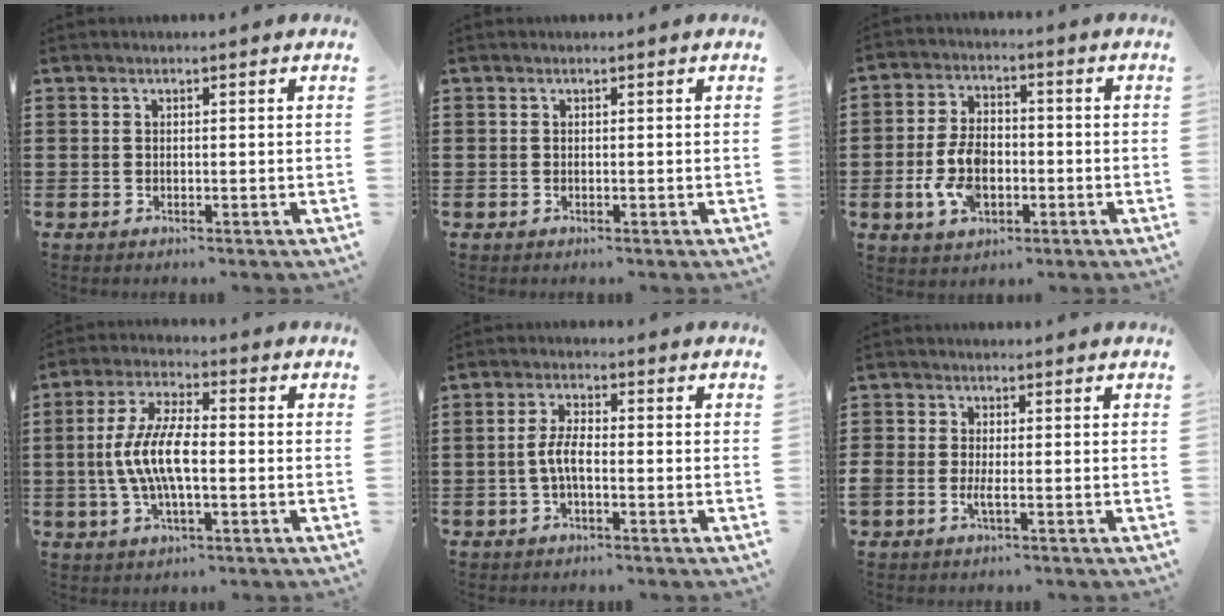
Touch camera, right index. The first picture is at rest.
{"total": 0.0}
{"total": 7.9, "force": [-2.0, 4.8, 6.0], "torque": [-0.139, 0.002, -0.040]}
{"total": 8.9, "force": [-1.2, 3.1, 8.2], "torque": [-0.183, -0.009, -0.029]}
{"total": 4.2, "force": [-1.0, 1.4, 3.8], "torque": [-0.096, -0.003, -0.029]}
{"total": 1.7, "force": [-0.8, 0.5, 1.4], "torque": [-0.026, 0.001, -0.015]}